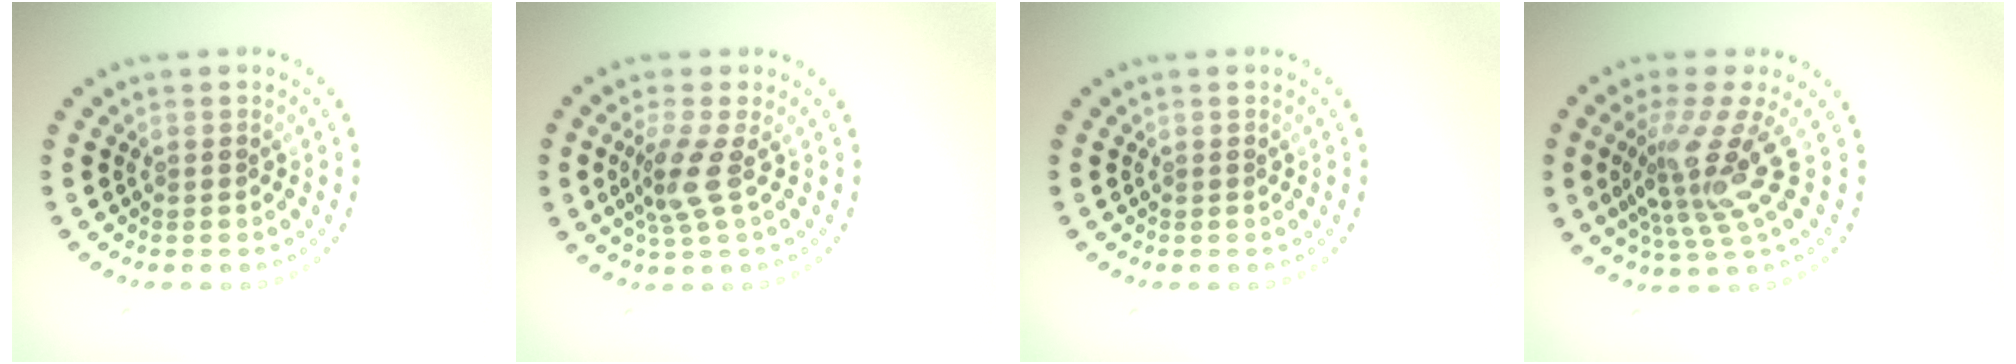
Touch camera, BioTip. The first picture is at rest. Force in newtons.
{"total": 2.6, "press": 2.1, "slide": 1.7}
{"total": 0.0}
{"total": 4.7, "press": 3.1, "slide": 3.6}